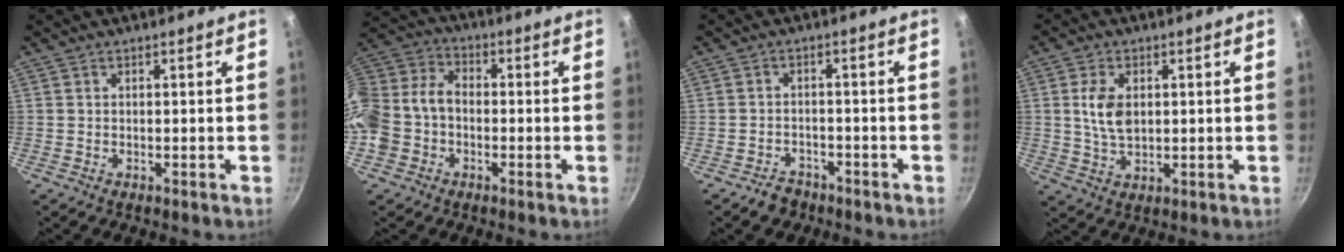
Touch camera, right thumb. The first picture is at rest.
{"total": 13.8, "force": [-3.3, 10.6, 8.2], "torque": [-0.163, 0.050, -0.078]}
{"total": 3.7, "force": [-2.7, 2.4, 0.7], "torque": [0.001, 0.030, -0.036]}
{"total": 6.6, "force": [1.1, 4.1, 5.1], "torque": [-0.092, -0.005, 0.023]}